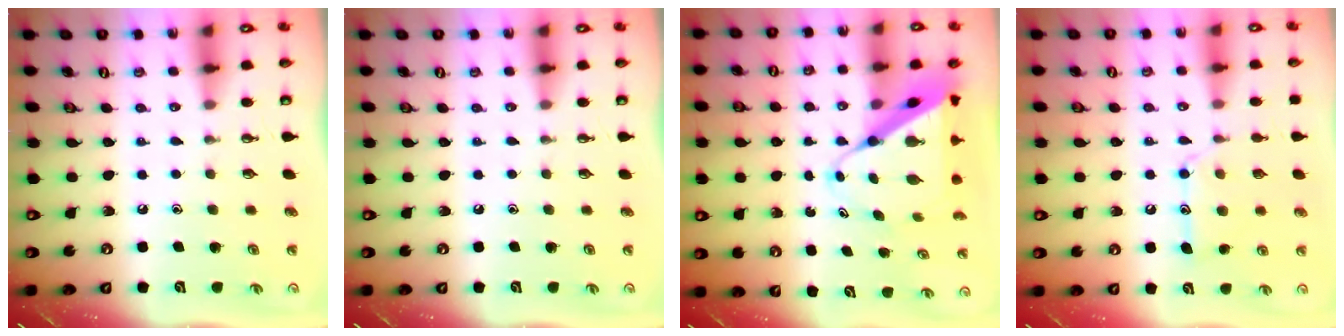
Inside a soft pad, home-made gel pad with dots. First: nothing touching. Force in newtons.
{"total": 0.0}
{"total": 10.6, "press": 10.6, "slide": 0.8}
{"total": 12.5, "press": 12.5, "slide": 0.8}